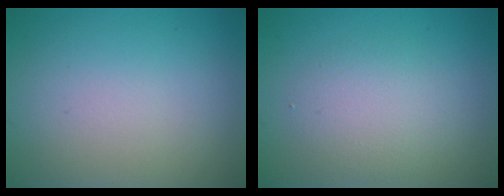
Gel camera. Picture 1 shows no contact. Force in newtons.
{"total": 2.8, "press": 2.8, "slide": 0.1}